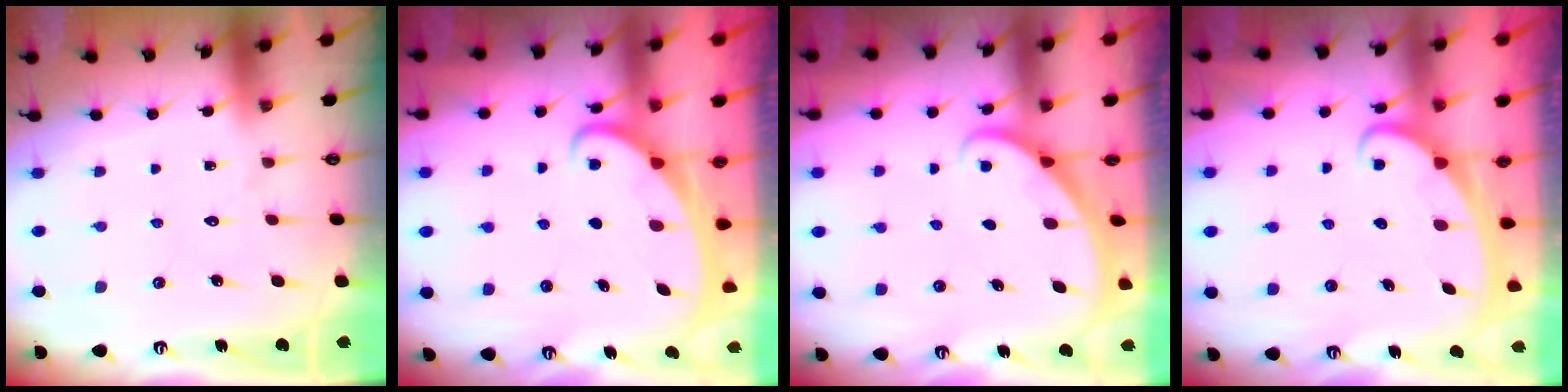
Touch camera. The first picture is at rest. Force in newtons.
{"total": 2.1, "press": 2.1, "slide": 0.3}
{"total": 2.1, "press": 2.1, "slide": 0.1}
{"total": 2.5, "press": 2.5, "slide": 0.5}